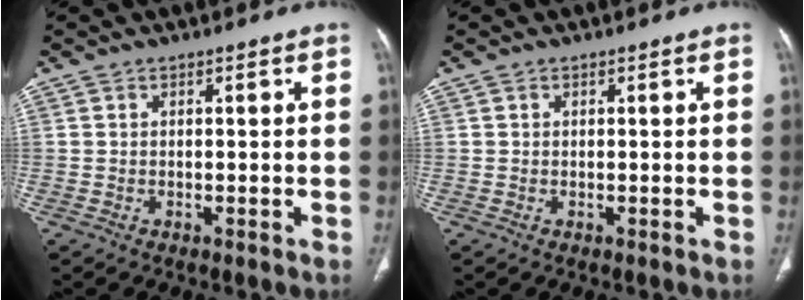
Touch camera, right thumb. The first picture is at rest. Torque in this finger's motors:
{"motor_torque": [-0.11, 0.38, 0.20, 0.09, -0.01]}